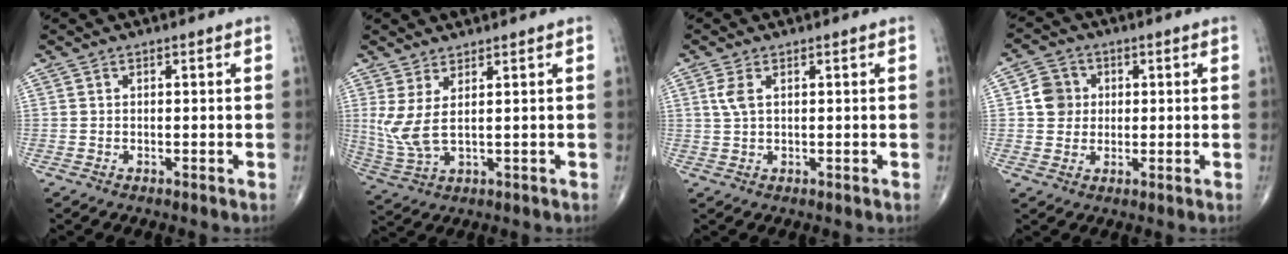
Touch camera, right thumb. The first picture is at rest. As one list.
[{"total": 6.8, "force": [1.8, 1.9, 6.2], "torque": [-0.163, -0.015, 0.047]}, {"total": 2.7, "force": [0.9, 1.2, 2.2], "torque": [-0.058, 0.007, 0.023]}, {"total": 5.5, "force": [0.8, 5.1, 2.0], "torque": [-0.013, 0.003, 0.008]}]